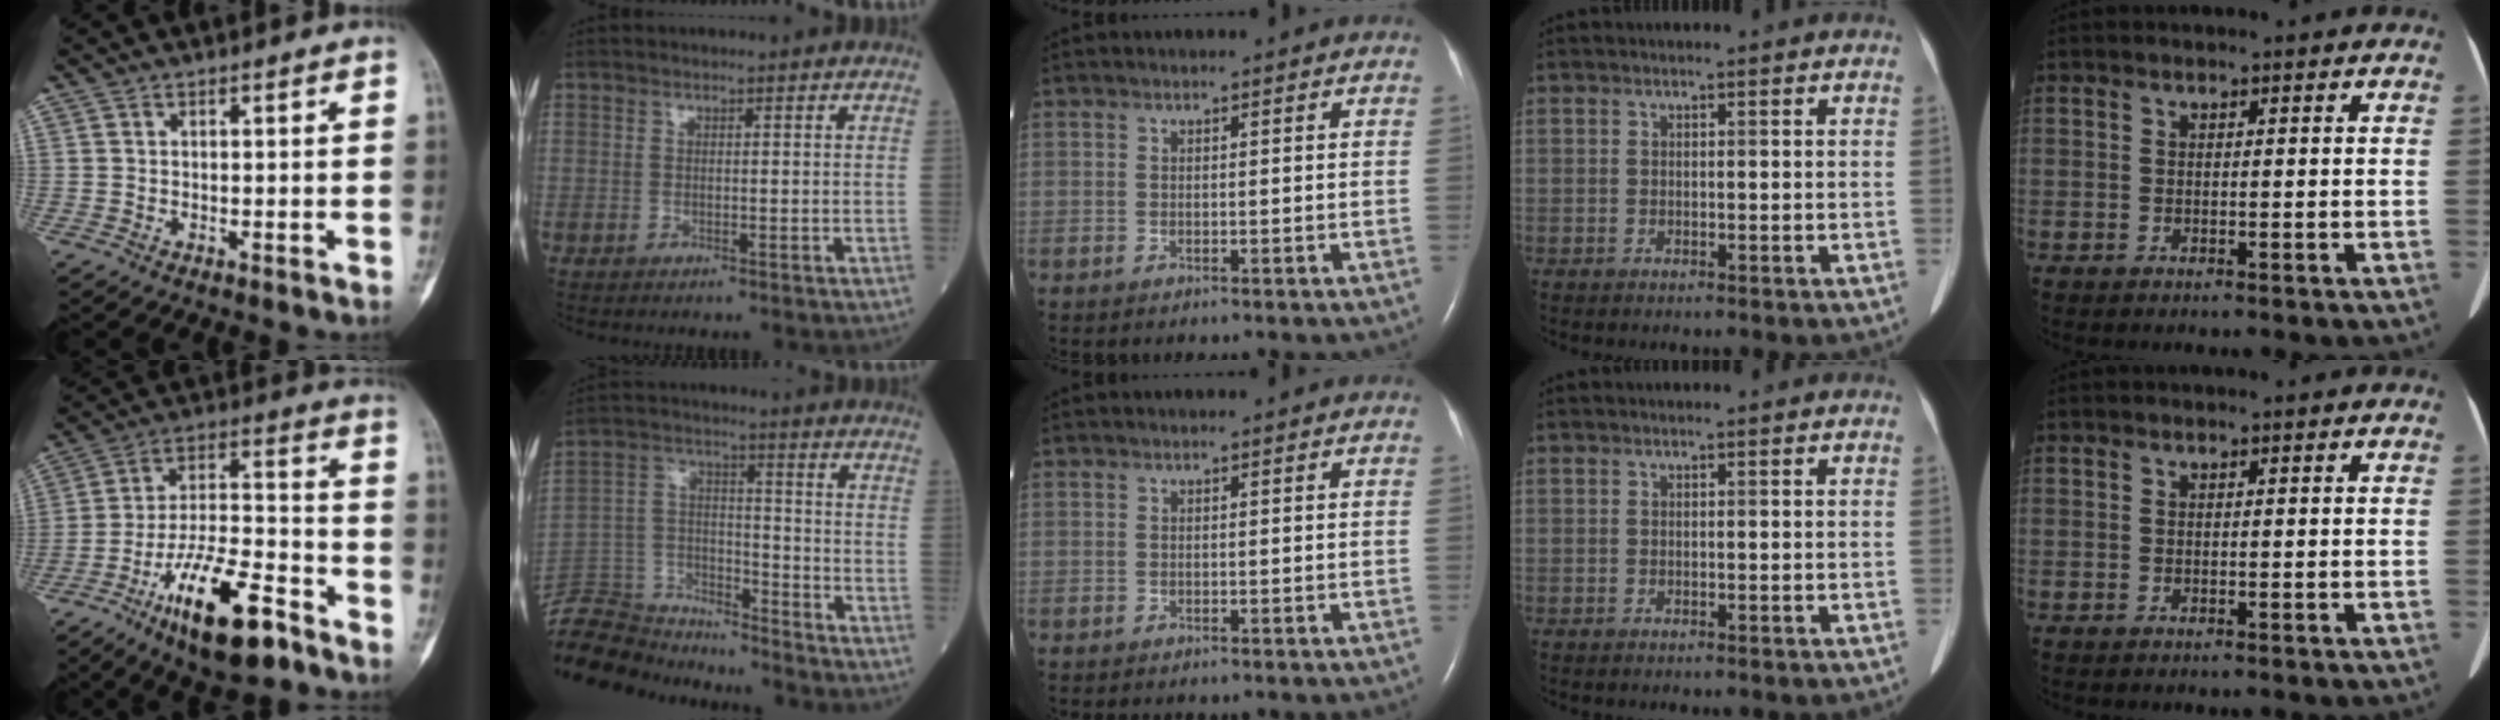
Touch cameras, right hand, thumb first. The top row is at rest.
{"thumb": {"total": 17.9, "force": [-10.8, 5.9, 13.0], "torque": [-0.220, 0.071, -0.186]}, "index": {"total": 14.6, "force": [-14.5, 1.7, 1.2], "torque": [-0.025, 0.025, -0.260]}}